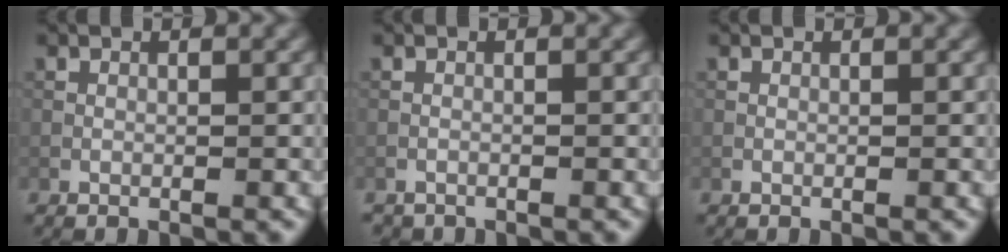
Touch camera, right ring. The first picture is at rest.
{"total": 0.8, "force": [-0.8, 0.2, -0.1], "torque": [0.002, -0.003, -0.016]}
{"total": 0.0}